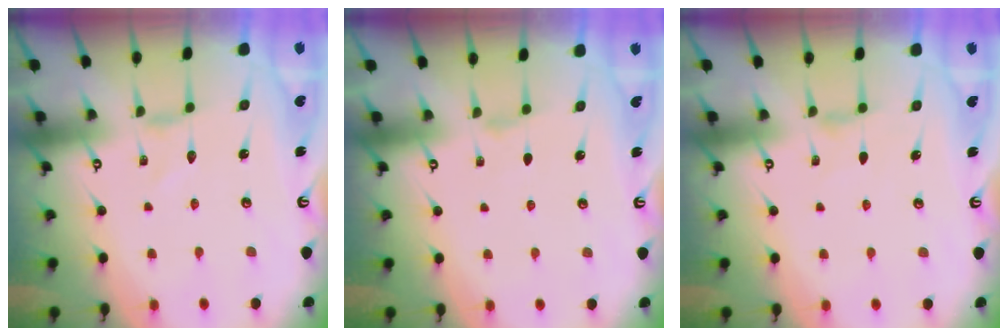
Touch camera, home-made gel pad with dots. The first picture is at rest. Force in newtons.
{"total": 2.1, "press": 2.1, "slide": 0.4}
{"total": 2.6, "press": 2.6, "slide": 0.5}